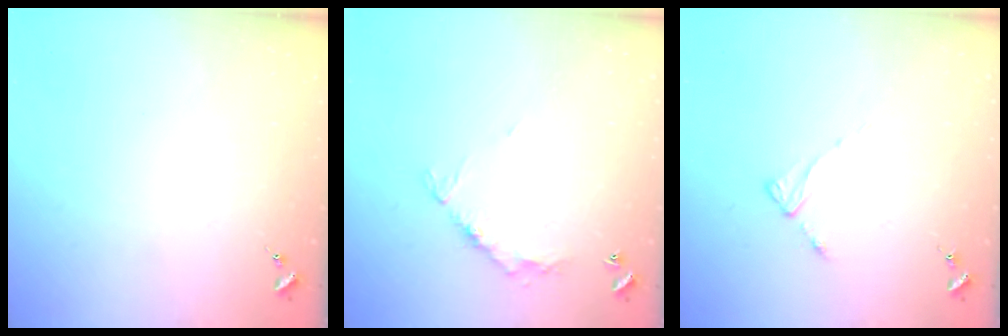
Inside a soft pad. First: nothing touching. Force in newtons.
{"total": 8.1, "press": 8.1, "slide": 0.7}
{"total": 2.4, "press": 2.4, "slide": 0.3}